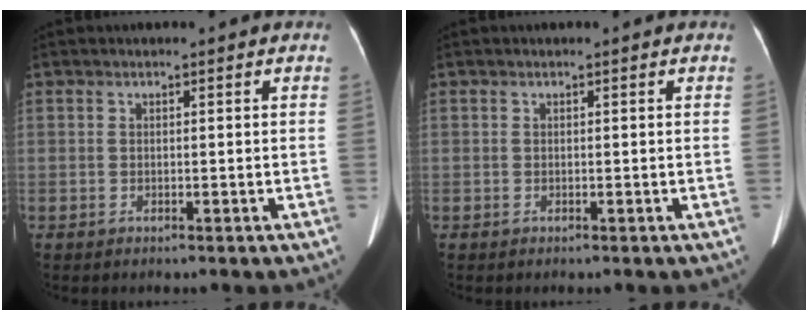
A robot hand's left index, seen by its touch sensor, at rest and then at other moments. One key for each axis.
{"total": 0.0}